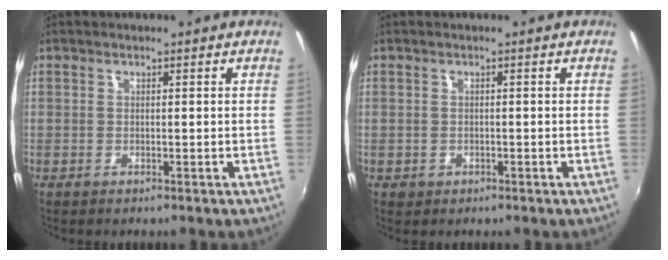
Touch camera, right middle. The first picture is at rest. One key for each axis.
{"total": 1.4, "fx": -0.5, "fy": 1.3, "fz": 0.4, "tx": -0.009, "ty": -0.003, "tz": -0.005}